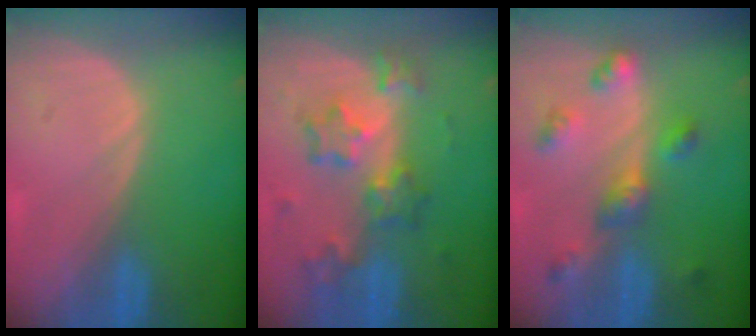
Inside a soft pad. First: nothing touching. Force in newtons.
{"total": 8.3, "press": 7.3, "slide": 4.1}
{"total": 6.4, "press": 5.7, "slide": 2.9}